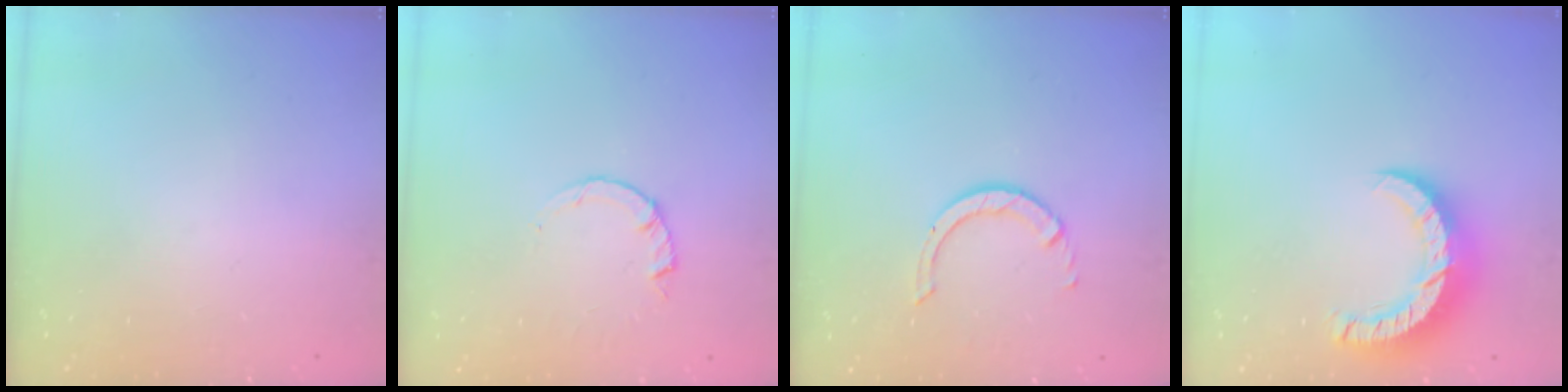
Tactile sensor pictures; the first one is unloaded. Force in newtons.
{"total": 0.9, "press": 0.8, "slide": 0.2}
{"total": 2.9, "press": 2.9, "slide": 0.2}
{"total": 8.9, "press": 8.9, "slide": 0.9}